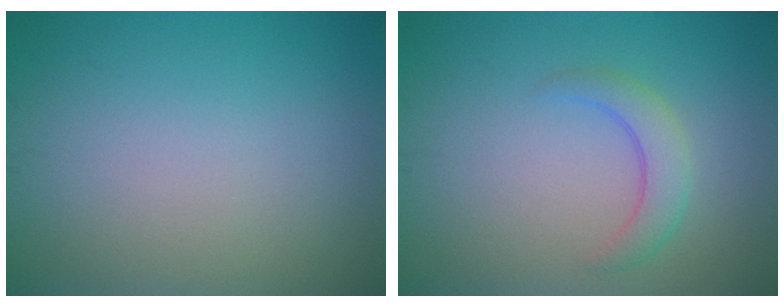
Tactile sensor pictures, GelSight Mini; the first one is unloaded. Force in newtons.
{"total": 2.4, "press": 2.4, "slide": 0.1}